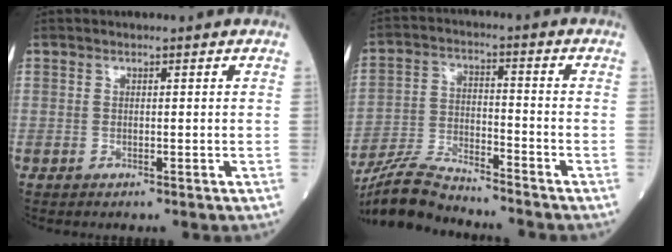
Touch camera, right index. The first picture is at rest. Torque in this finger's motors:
{"motor_torque": [0.33, -0.94, 0.28, 0.08]}